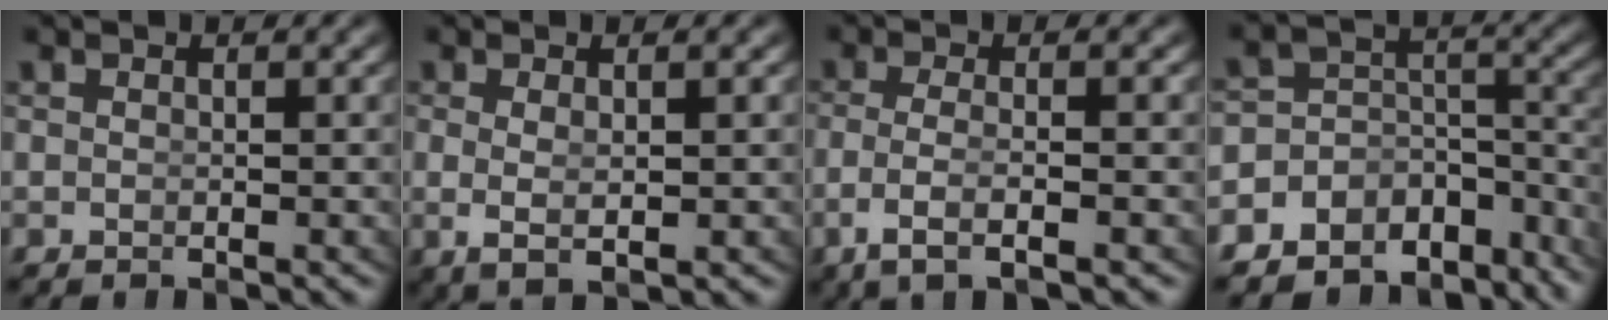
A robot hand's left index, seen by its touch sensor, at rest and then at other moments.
{"total": 2.6, "force": [-0.1, 0.6, 2.5], "torque": [-0.053, -0.017, 0.017]}
{"total": 3.8, "force": [-1.6, 0.7, 3.4], "torque": [-0.082, -0.018, -0.014]}
{"total": 14.1, "force": [-9.0, 9.6, 5.2], "torque": [-0.112, -0.047, -0.133]}